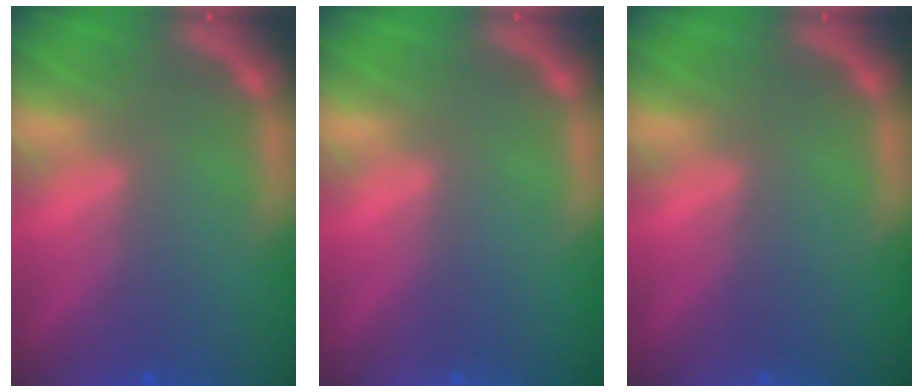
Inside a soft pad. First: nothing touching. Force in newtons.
{"total": 0.9}
{"total": 0.9}